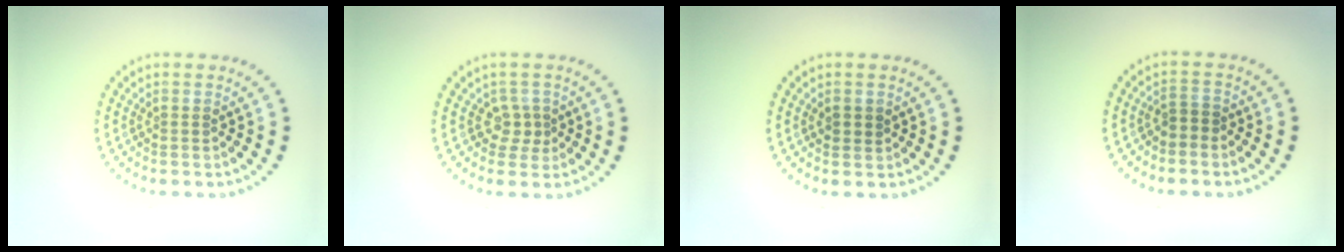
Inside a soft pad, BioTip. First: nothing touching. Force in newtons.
{"total": 1.7, "press": 1.3, "slide": 1.2}
{"total": 1.2, "press": 1.2, "slide": 0.4}
{"total": 1.4, "press": 1.1, "slide": 0.8}